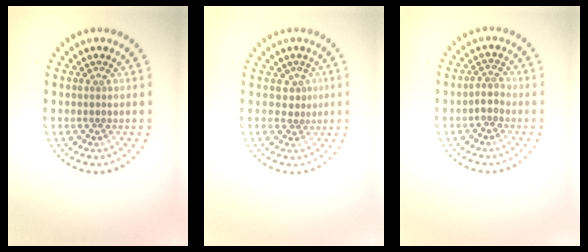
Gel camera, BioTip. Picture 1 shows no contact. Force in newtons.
{"total": 1.2, "press": 0.9, "slide": 0.8}
{"total": 1.5, "press": 1.3, "slide": 0.8}